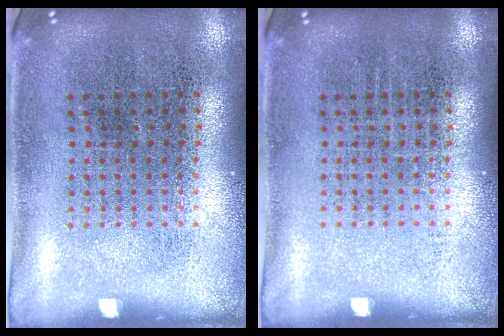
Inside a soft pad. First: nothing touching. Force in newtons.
{"total": 0.0}